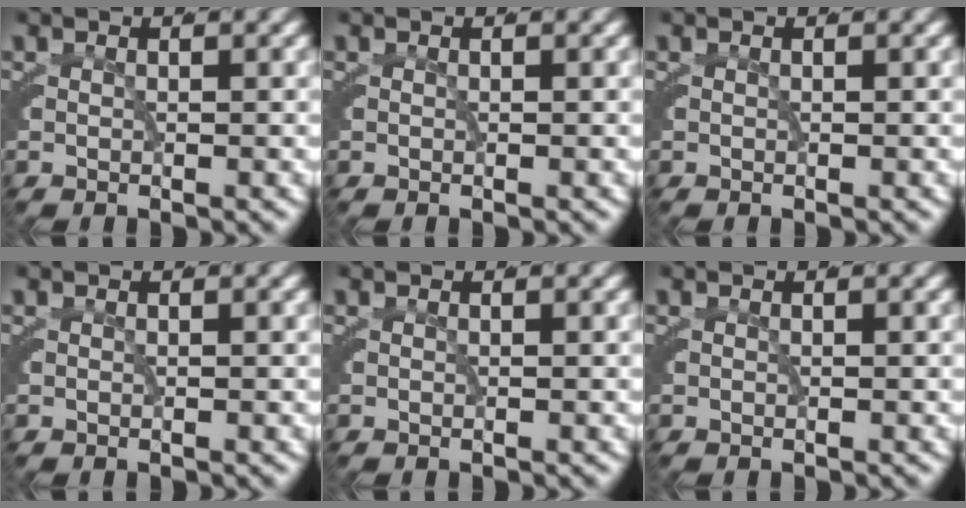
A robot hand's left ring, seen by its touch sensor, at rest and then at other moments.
{"total": 0.0}
{"total": 0.0}
{"total": 0.0}
{"total": 0.0}
{"total": 0.0}